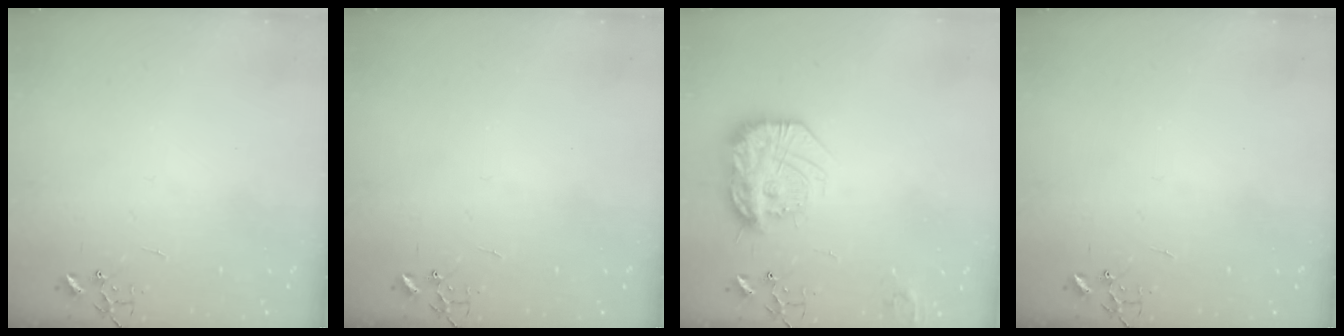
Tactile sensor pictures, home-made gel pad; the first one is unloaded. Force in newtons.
{"total": 0.0}
{"total": 19.0, "press": 18.9, "slide": 1.4}
{"total": 0.0}